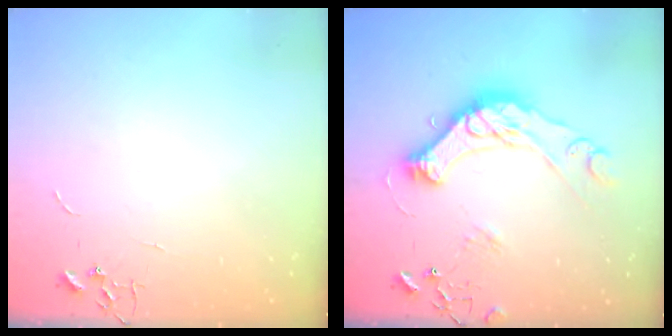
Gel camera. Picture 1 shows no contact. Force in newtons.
{"total": 17.4, "press": 17.3, "slide": 1.8}